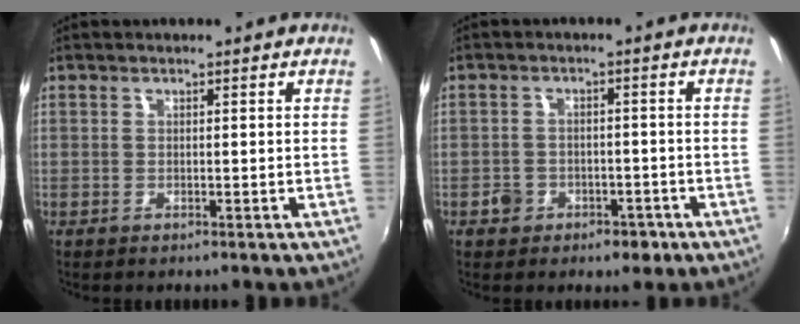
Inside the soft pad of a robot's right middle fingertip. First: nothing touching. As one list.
[{"total": 4.7, "force": [-2.6, 3.6, 1.5], "torque": [-0.036, 0.011, -0.034]}]